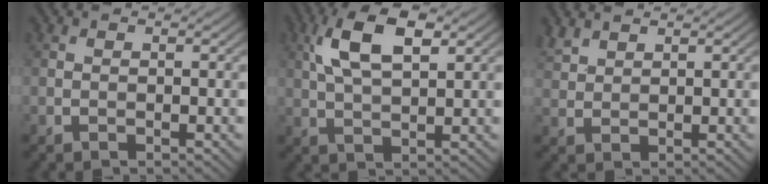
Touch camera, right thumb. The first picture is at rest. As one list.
[{"total": 8.1, "force": [3.2, 3.2, 6.8], "torque": [-0.141, 0.014, 0.061]}, {"total": 2.7, "force": [2.3, 1.0, 1.0], "torque": [-0.026, 0.006, 0.056]}]